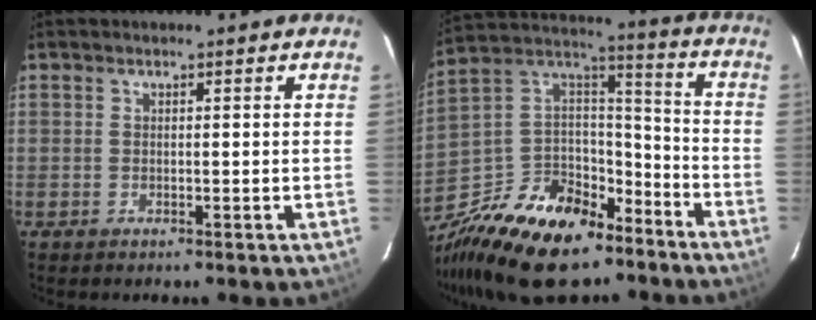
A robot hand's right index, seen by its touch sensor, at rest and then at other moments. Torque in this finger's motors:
{"motor_torque": [1.00, -1.14, 0.23, 0.00]}